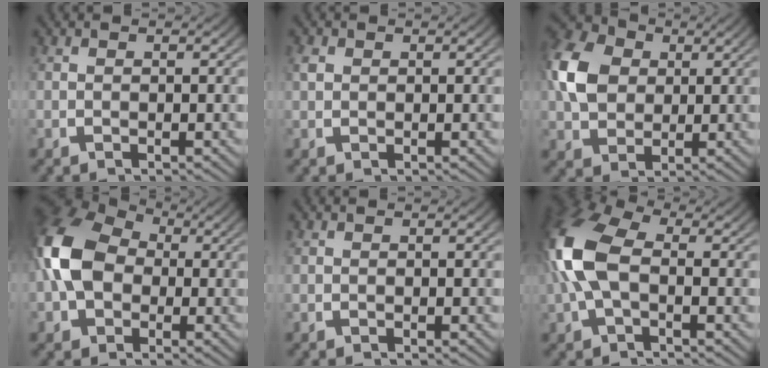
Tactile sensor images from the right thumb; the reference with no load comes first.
{"total": 1.0, "force": [0.4, 0.8, 0.4], "torque": [-0.008, -0.002, 0.010]}
{"total": 8.7, "force": [1.8, 6.5, 5.5], "torque": [-0.131, -0.018, 0.043]}
{"total": 9.6, "force": [0.5, 7.5, 6.0], "torque": [-0.153, -0.017, 0.018]}
{"total": 0.0}
{"total": 8.6, "force": [0.6, 5.6, 6.4], "torque": [-0.160, -0.005, 0.014]}